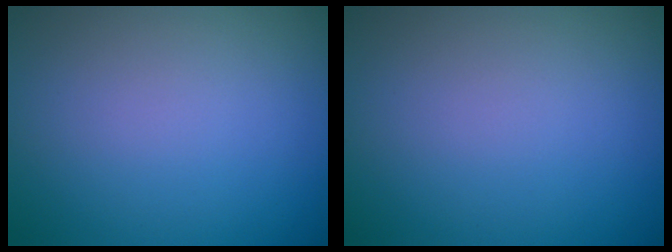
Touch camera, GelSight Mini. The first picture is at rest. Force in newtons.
{"total": 0.0}